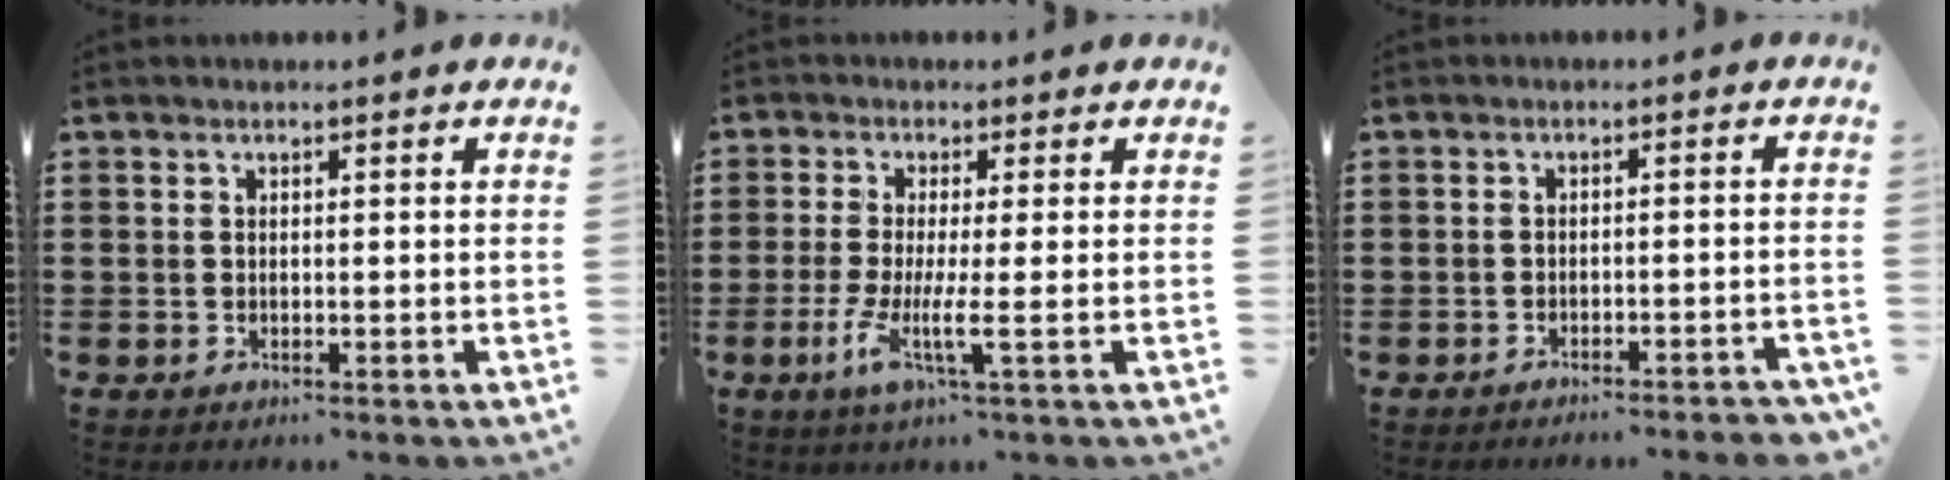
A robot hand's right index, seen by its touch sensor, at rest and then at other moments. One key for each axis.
{"total": 6.0, "fx": -1.6, "fy": -0.1, "fz": 5.8, "tx": -0.122, "ty": -0.023, "tz": -0.032}
{"total": 2.2, "fx": -2.0, "fy": -0.1, "fz": 0.7, "tx": -0.013, "ty": 0.002, "tz": -0.042}